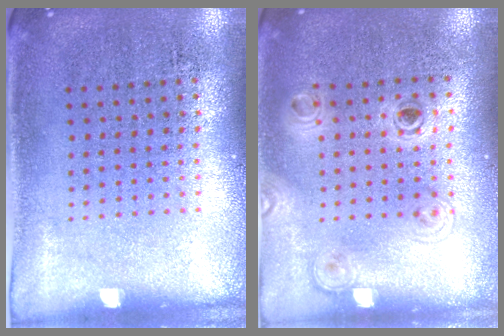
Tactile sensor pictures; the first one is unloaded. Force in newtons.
{"total": 1.2, "press": 1.2, "slide": 0.5}